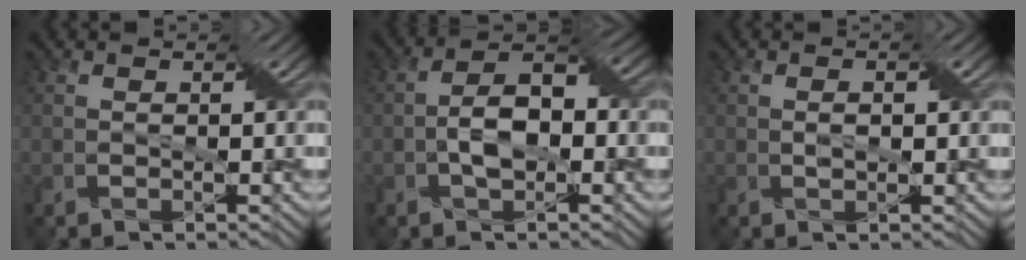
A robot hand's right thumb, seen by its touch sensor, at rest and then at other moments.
{"total": 5.3, "force": [-1.0, 2.8, 4.4], "torque": [-0.073, 0.011, -0.020]}
{"total": 0.7, "force": [0.2, 0.1, 0.7], "torque": [-0.012, 0.003, 0.005]}